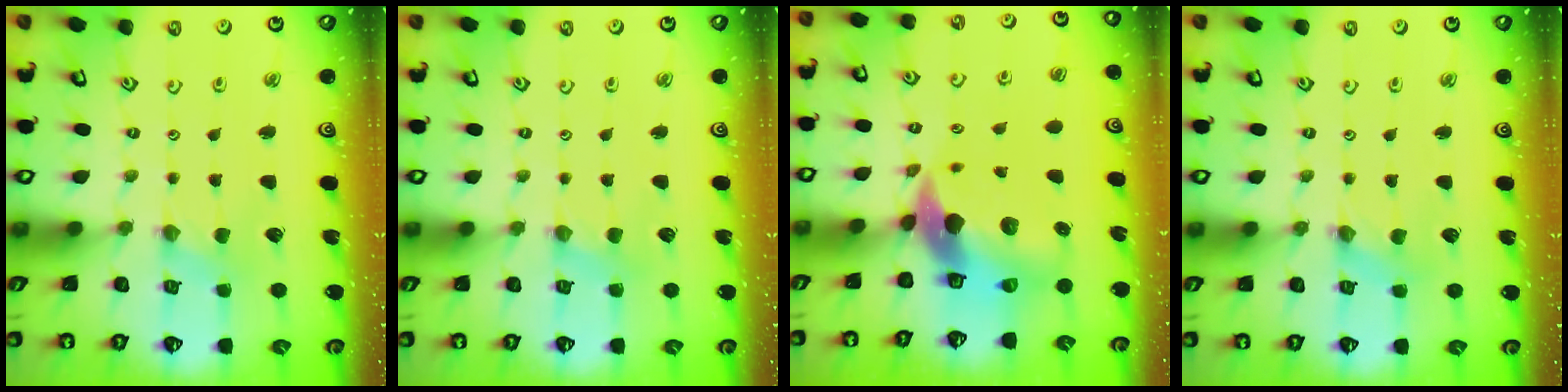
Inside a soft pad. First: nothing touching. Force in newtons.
{"total": 2.2, "press": 2.1, "slide": 0.5}
{"total": 12.5, "press": 12.4, "slide": 1.6}
{"total": 0.6, "press": 0.6, "slide": 0.1}